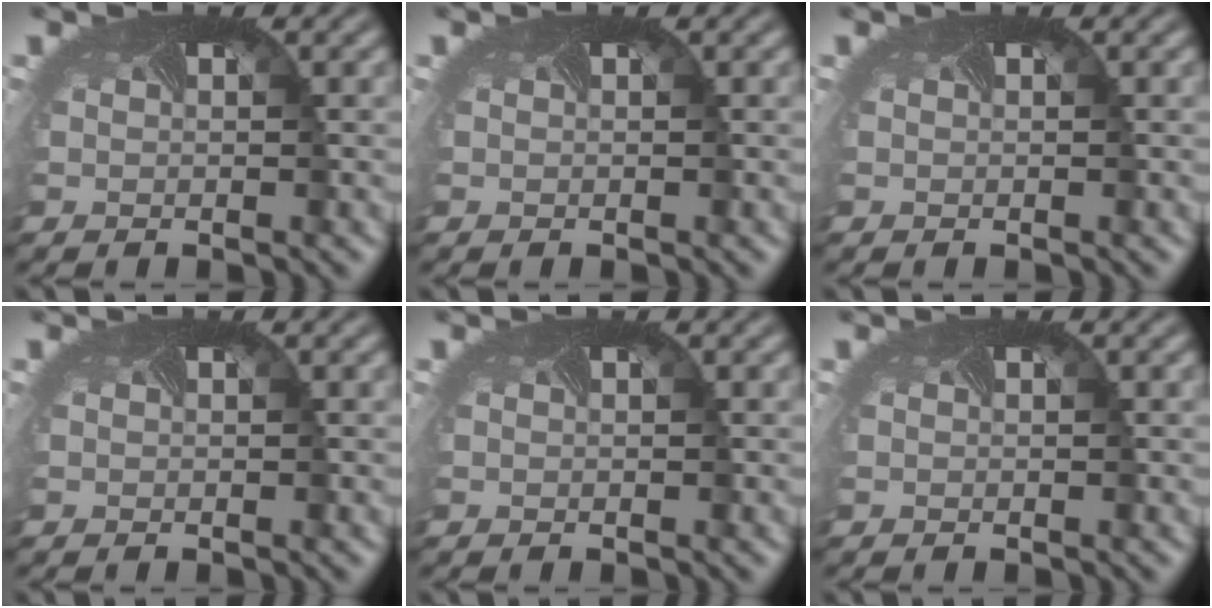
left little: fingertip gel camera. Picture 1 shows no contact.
{"total": 0.0}
{"total": 0.0}
{"total": 0.0}
{"total": 0.0}
{"total": 0.0}